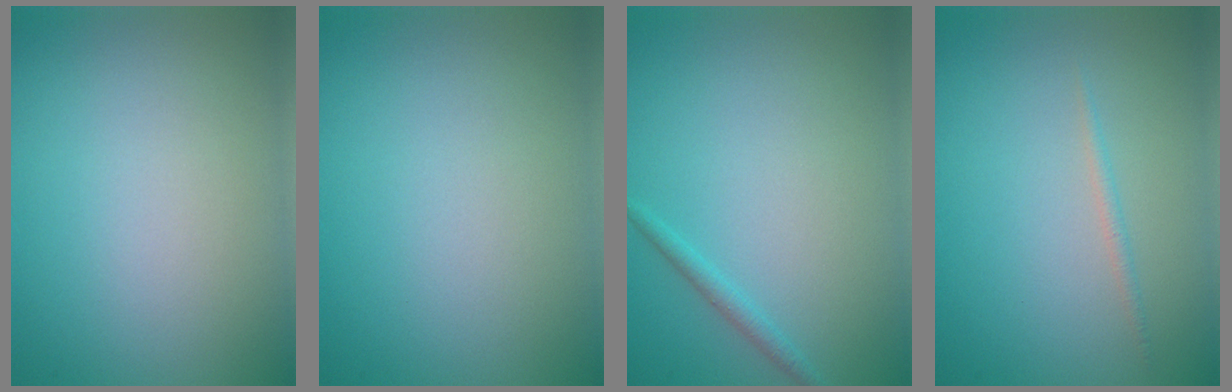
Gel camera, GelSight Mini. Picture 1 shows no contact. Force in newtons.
{"total": 0.0}
{"total": 1.1, "press": 1.1, "slide": 0.0}
{"total": 0.7, "press": 0.7, "slide": 0.1}